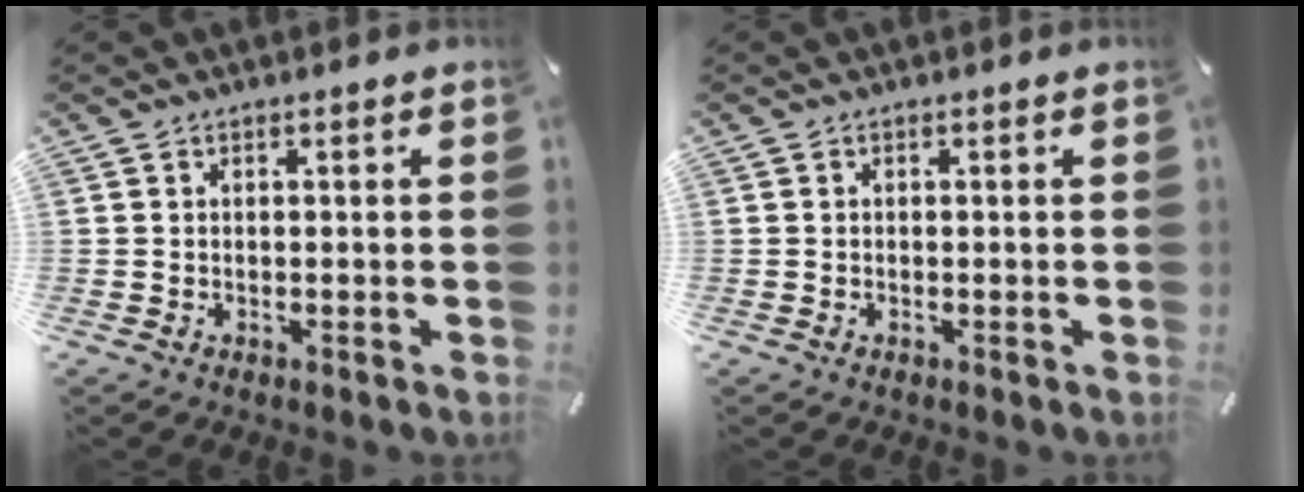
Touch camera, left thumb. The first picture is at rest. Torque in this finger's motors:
{"motor_torque": [0.00, 0.00, 0.00, 0.00, 0.00]}